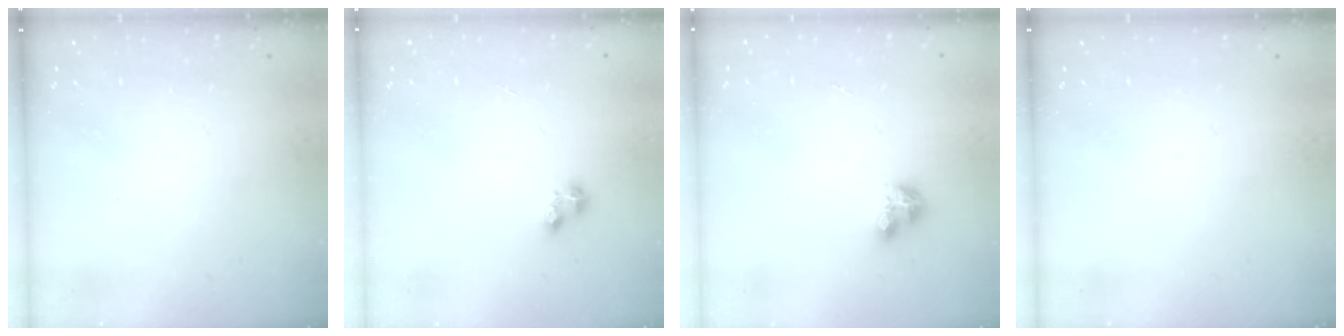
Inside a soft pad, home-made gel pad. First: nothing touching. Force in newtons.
{"total": 2.5, "press": 2.5, "slide": 0.4}
{"total": 4.5, "press": 4.5, "slide": 0.4}
{"total": 0.0}